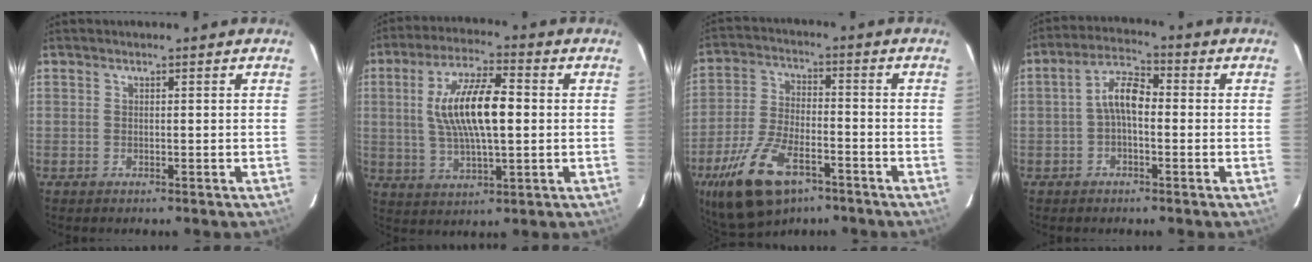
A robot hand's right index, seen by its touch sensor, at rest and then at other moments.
{"total": 13.5, "force": [1.3, 4.3, 12.8], "torque": [-0.242, 0.009, 0.027]}
{"total": 16.2, "force": [-9.6, 7.5, 10.6], "torque": [-0.230, -0.025, -0.174]}
{"total": 5.6, "force": [-0.8, 2.6, 4.9], "torque": [-0.099, 0.022, -0.018]}